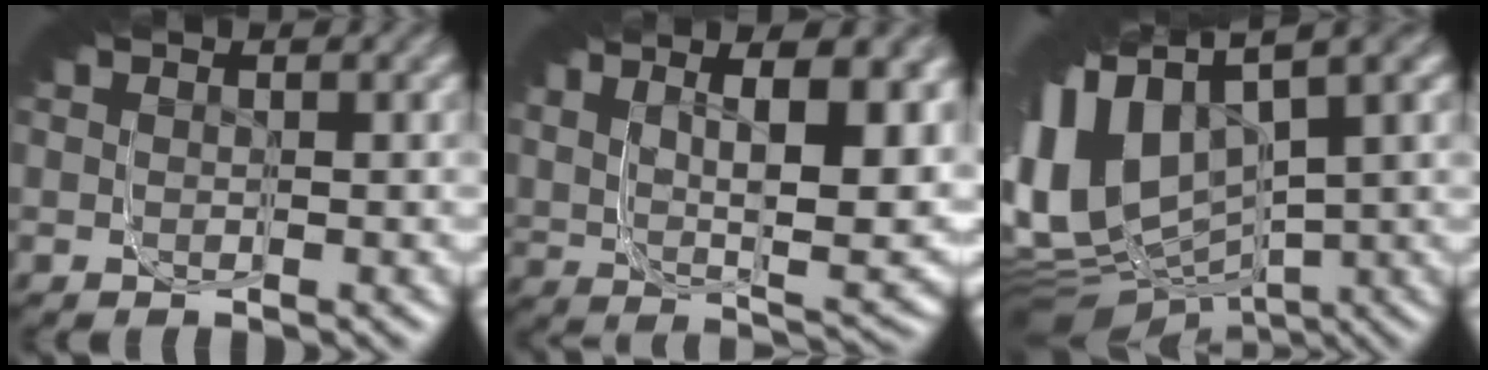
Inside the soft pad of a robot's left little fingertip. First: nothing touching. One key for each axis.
{"total": 12.8, "fx": 3.3, "fy": 6.8, "fz": 10.4, "tx": -0.191, "ty": 0.027, "tz": 0.035}
{"total": 17.4, "fx": -1.5, "fy": 11.3, "fz": 13.2, "tx": -0.226, "ty": -0.003, "tz": -0.033}